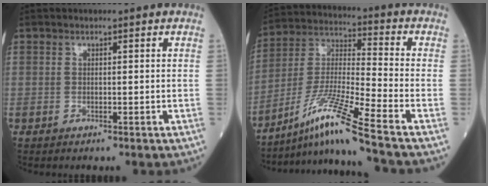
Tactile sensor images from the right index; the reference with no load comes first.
{"total": 13.2, "force": [-9.5, -2.3, 8.9], "torque": [-0.189, -0.017, -0.175]}